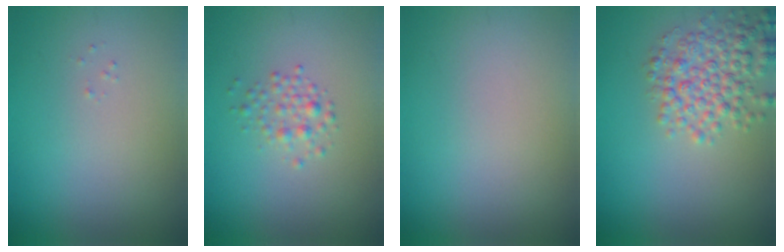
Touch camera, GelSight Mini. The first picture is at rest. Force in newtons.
{"total": 1.6, "press": 1.6, "slide": 0.0}
{"total": 0.0}
{"total": 4.5, "press": 4.5, "slide": 0.1}